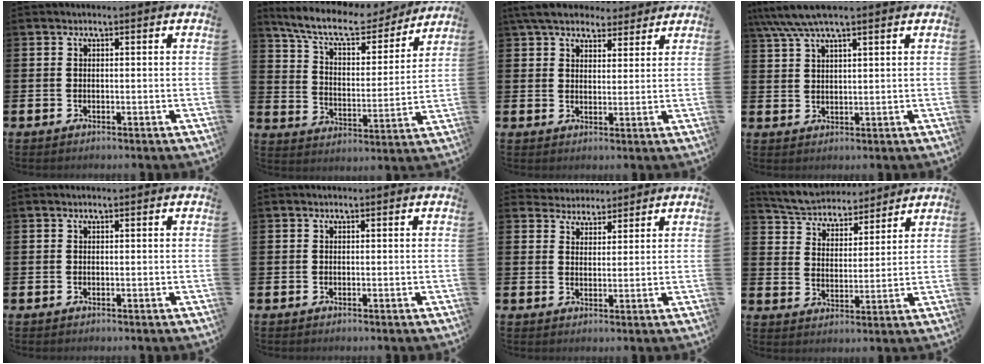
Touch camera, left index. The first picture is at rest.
{"total": 9.7, "force": [8.7, 2.4, 3.7], "torque": [-0.095, -0.057, 0.147]}
{"total": 6.7, "force": [6.0, 2.5, 1.7], "torque": [-0.050, -0.019, 0.110]}
{"total": 5.4, "force": [4.4, 0.8, 3.0], "torque": [-0.071, -0.007, 0.081]}
{"total": 0.0}
{"total": 0.0}
{"total": 3.5, "force": [3.3, 1.1, -0.6], "torque": [0.003, -0.020, 0.058]}
{"total": 5.5, "force": [5.3, 1.2, 0.1], "torque": [-0.028, -0.039, 0.092]}